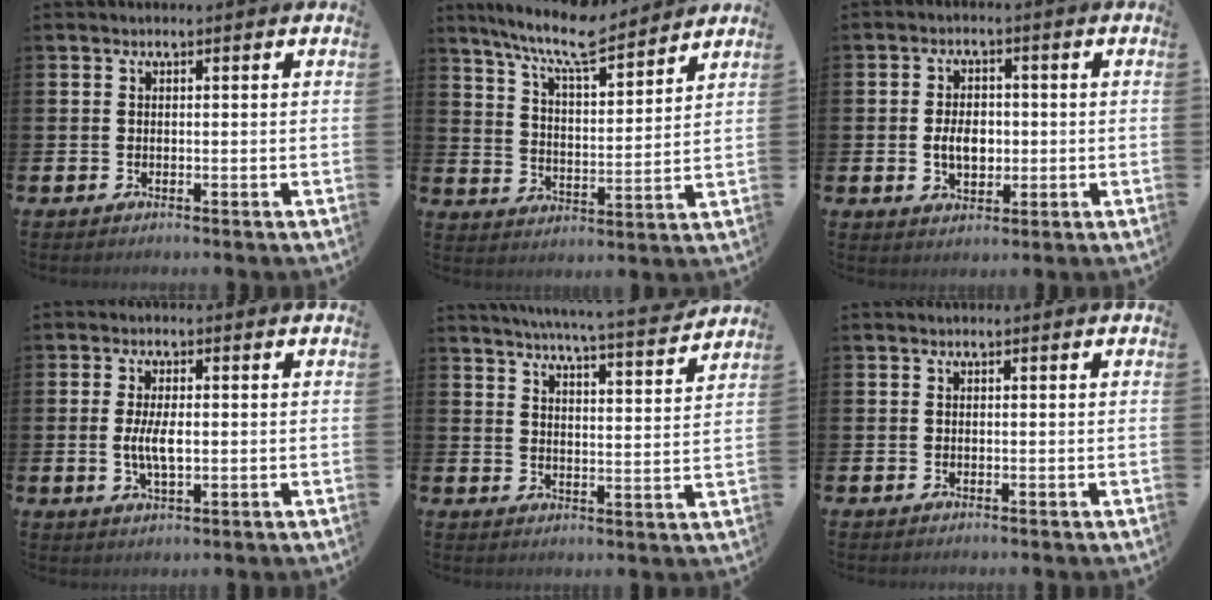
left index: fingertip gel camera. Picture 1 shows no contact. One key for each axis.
{"total": 9.7, "fx": 8.6, "fy": 1.6, "fz": 4.2, "tx": -0.102, "ty": -0.048, "tz": 0.152}
{"total": 4.3, "fx": -0.4, "fy": 3.0, "fz": 3.1, "tx": -0.040, "ty": 0.001, "tz": -0.014}
{"total": 4.5, "fx": -0.1, "fy": 1.9, "fz": 4.1, "tx": -0.068, "ty": -0.004, "tz": -0.008}
{"total": 6.8, "fx": 6.5, "fy": -0.3, "fz": 1.9, "tx": -0.042, "ty": -0.050, "tz": 0.110}
{"total": 0.0}